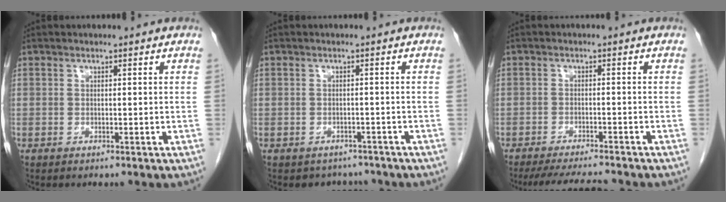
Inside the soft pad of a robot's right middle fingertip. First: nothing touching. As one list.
[{"total": 3.3, "force": [-2.8, 1.7, -0.3], "torque": [0.004, 0.010, -0.039]}, {"total": 7.8, "force": [-7.2, 0.3, 3.0], "torque": [-0.046, -0.013, -0.111]}]